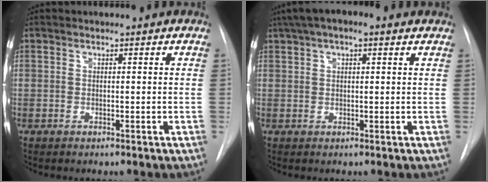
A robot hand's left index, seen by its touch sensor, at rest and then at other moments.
{"total": 7.8, "force": [5.1, 2.4, 5.4], "torque": [-0.097, 0.041, 0.080]}